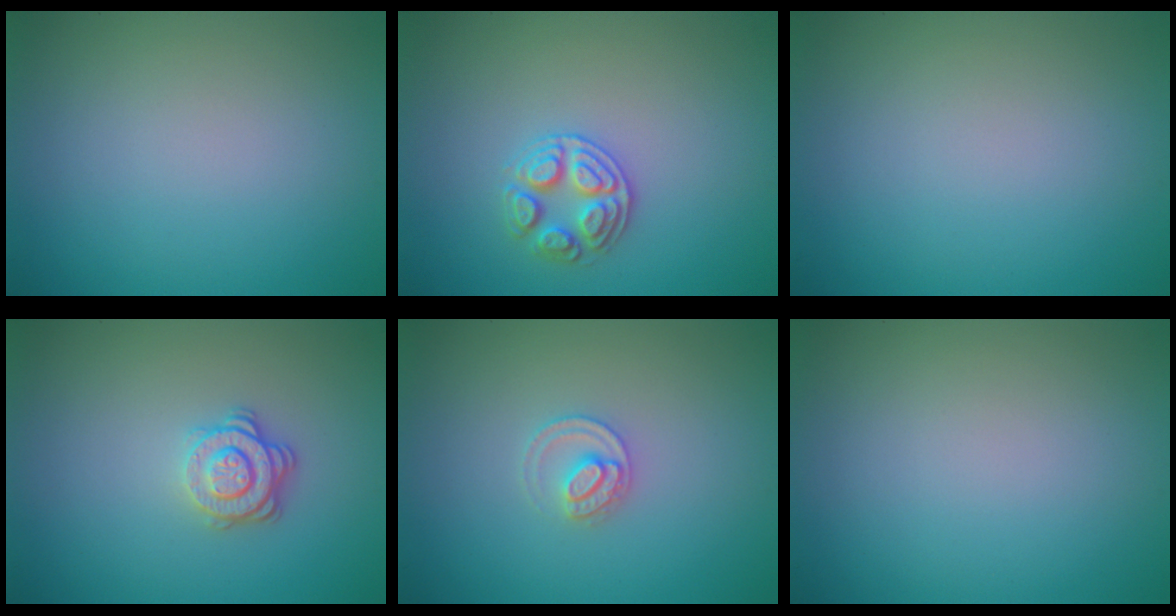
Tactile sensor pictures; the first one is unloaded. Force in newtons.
{"total": 2.6, "press": 2.6, "slide": 0.5}
{"total": 0.0}
{"total": 3.0, "press": 2.6, "slide": 1.5}
{"total": 2.1, "press": 2.1, "slide": 0.2}
{"total": 0.0}